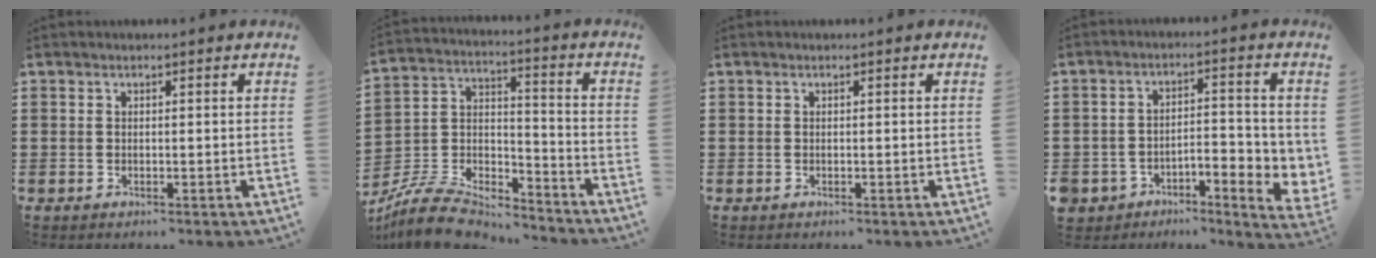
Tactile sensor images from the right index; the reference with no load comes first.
{"total": 9.1, "force": [-8.5, 2.3, 2.4], "torque": [-0.059, 0.011, -0.168]}
{"total": 0.0}
{"total": 4.5, "force": [-3.0, 2.3, 2.4], "torque": [-0.050, 0.003, -0.062]}